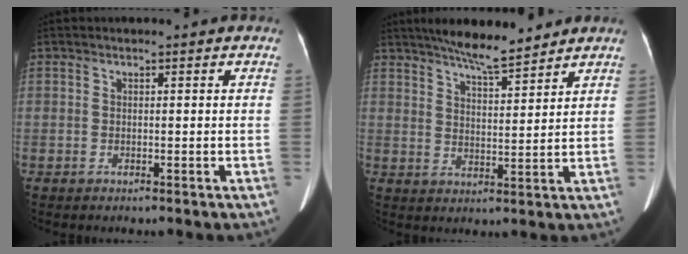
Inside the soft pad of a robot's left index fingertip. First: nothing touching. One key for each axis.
{"total": 8.2, "fx": 7.0, "fy": 0.9, "fz": 4.2, "tx": -0.068, "ty": 0.008, "tz": 0.118}